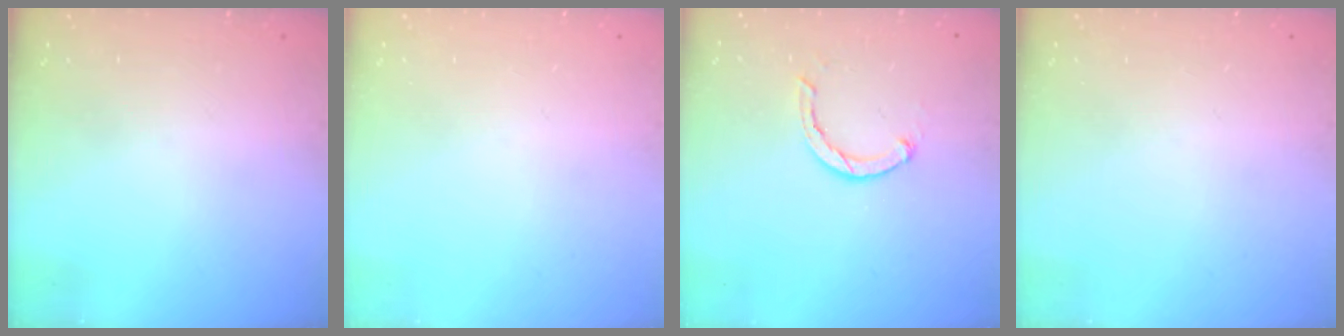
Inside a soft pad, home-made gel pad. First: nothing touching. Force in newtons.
{"total": 0.0}
{"total": 2.4, "press": 2.3, "slide": 0.4}
{"total": 0.0}